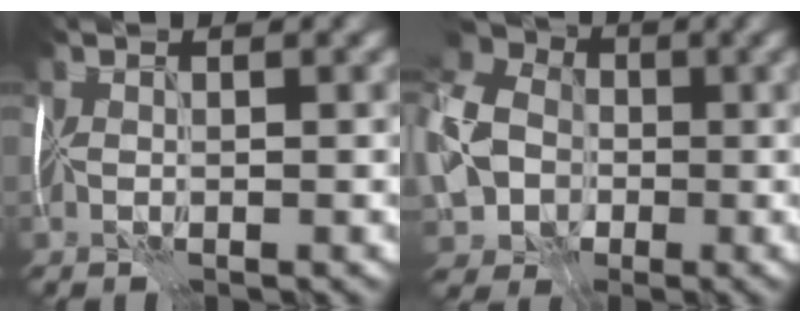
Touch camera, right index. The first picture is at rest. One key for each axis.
{"total": 9.9, "fx": -2.2, "fy": 8.0, "fz": 5.5, "tx": -0.137, "ty": -0.011, "tz": -0.044}